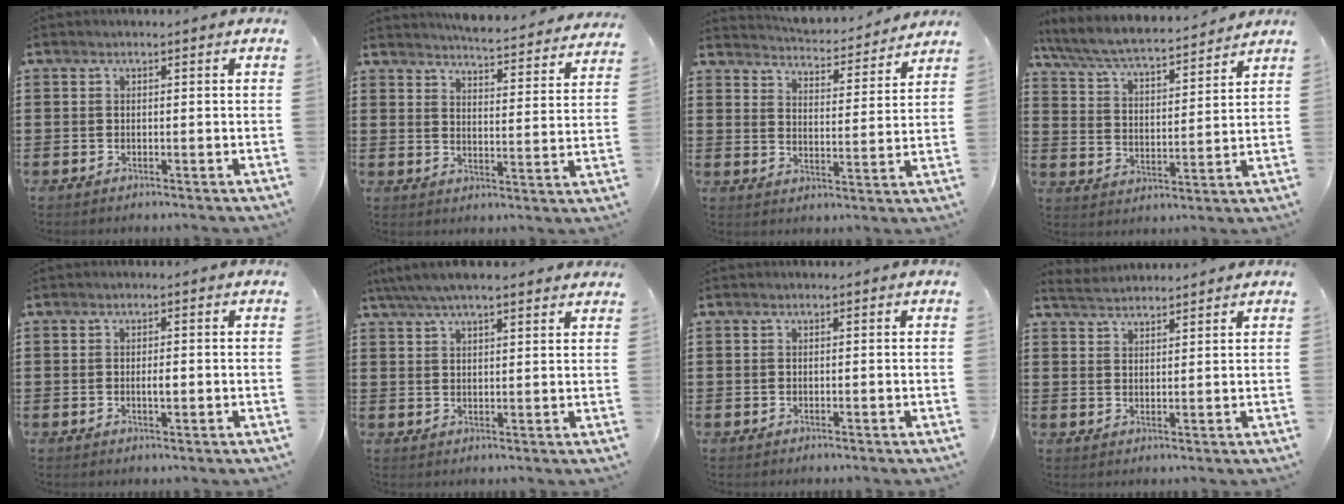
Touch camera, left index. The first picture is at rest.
{"total": 4.7, "force": [4.7, -0.6, 0.6], "torque": [-0.028, -0.043, 0.077]}
{"total": 4.0, "force": [4.0, -0.1, 0.2], "torque": [-0.018, -0.038, 0.061]}
{"total": 6.2, "force": [5.9, 0.4, 2.1], "torque": [-0.067, -0.039, 0.097]}
{"total": 1.6, "force": [-0.1, 0.5, 1.6], "torque": [-0.030, 0.000, -0.001]}
{"total": 5.1, "force": [4.3, 0.9, 2.6], "torque": [-0.061, -0.004, 0.077]}
{"total": 0.0}
{"total": 2.8, "force": [2.7, 0.2, 0.1], "torque": [-0.012, -0.003, 0.053]}